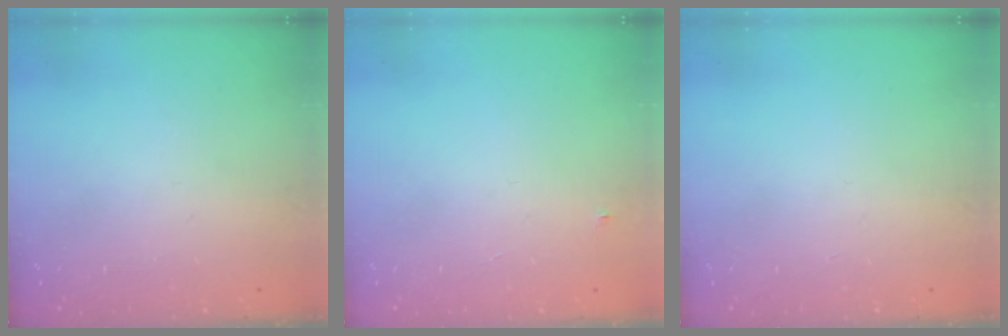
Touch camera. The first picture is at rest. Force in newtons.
{"total": 3.0, "press": 2.9, "slide": 0.4}
{"total": 0.0}